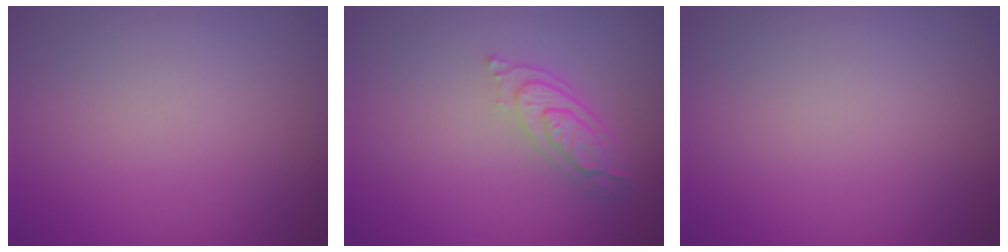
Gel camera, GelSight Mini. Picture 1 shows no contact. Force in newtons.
{"total": 3.4, "press": 2.7, "slide": 2.1}
{"total": 0.0}